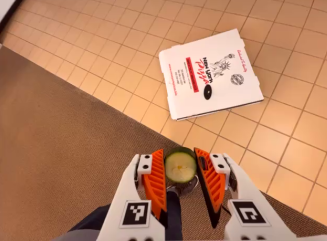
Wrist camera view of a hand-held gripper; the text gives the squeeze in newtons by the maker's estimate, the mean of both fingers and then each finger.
{"total": 8.1, "left": 8.3, "right": 7.8}